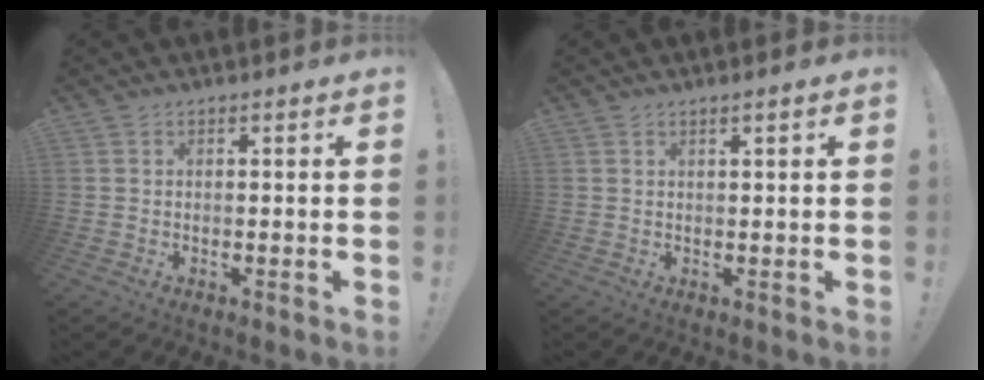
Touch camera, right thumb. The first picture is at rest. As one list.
[{"total": 1.1, "force": [0.6, -0.3, 0.9], "torque": [-0.015, 0.000, 0.009]}]